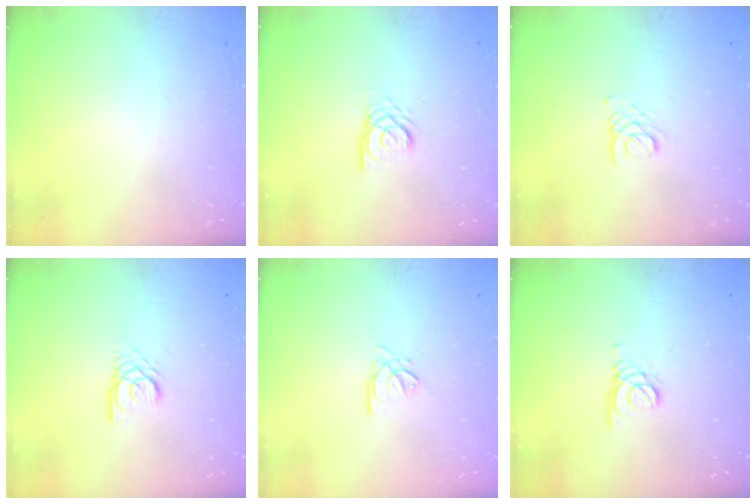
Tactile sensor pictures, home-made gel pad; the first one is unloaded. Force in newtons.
{"total": 3.0, "press": 2.9, "slide": 0.3}
{"total": 1.9, "press": 1.9, "slide": 0.2}
{"total": 3.1, "press": 3.1, "slide": 0.1}
{"total": 3.1, "press": 3.1, "slide": 0.1}
{"total": 1.6, "press": 1.6, "slide": 0.0}